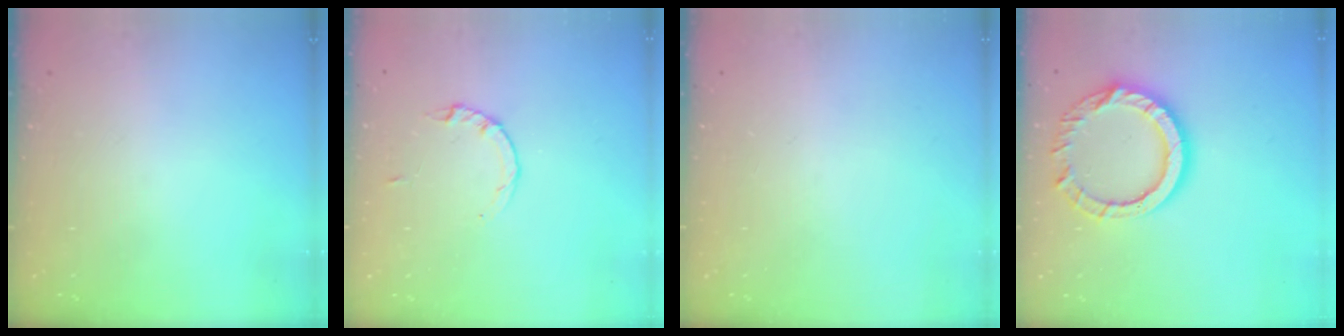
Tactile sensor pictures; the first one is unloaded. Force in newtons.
{"total": 2.2, "press": 2.1, "slide": 0.3}
{"total": 0.0}
{"total": 13.3, "press": 13.3, "slide": 1.3}